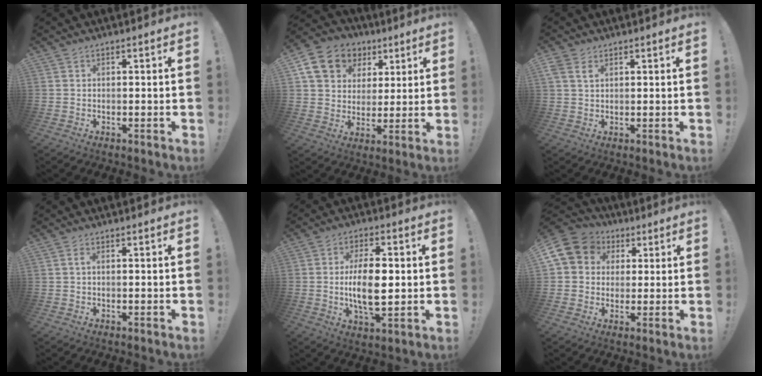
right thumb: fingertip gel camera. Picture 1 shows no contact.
{"total": 14.5, "force": [6.6, 11.4, 6.1], "torque": [-0.092, -0.028, 0.136]}
{"total": 3.4, "force": [1.8, 1.8, 2.2], "torque": [-0.042, 0.000, 0.033]}
{"total": 1.2, "force": [0.1, 0.2, 1.2], "torque": [-0.028, 0.004, 0.002]}
{"total": 12.5, "force": [0.0, 5.4, 11.3], "torque": [-0.211, -0.005, -0.007]}
{"total": 11.0, "force": [3.0, 9.6, 4.5], "torque": [-0.075, -0.003, 0.064]}